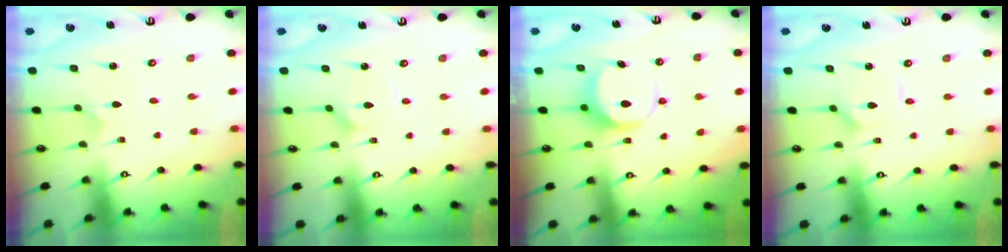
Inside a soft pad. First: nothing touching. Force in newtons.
{"total": 2.2, "press": 2.2, "slide": 0.3}
{"total": 7.8, "press": 7.8, "slide": 0.8}
{"total": 2.2, "press": 2.2, "slide": 0.3}